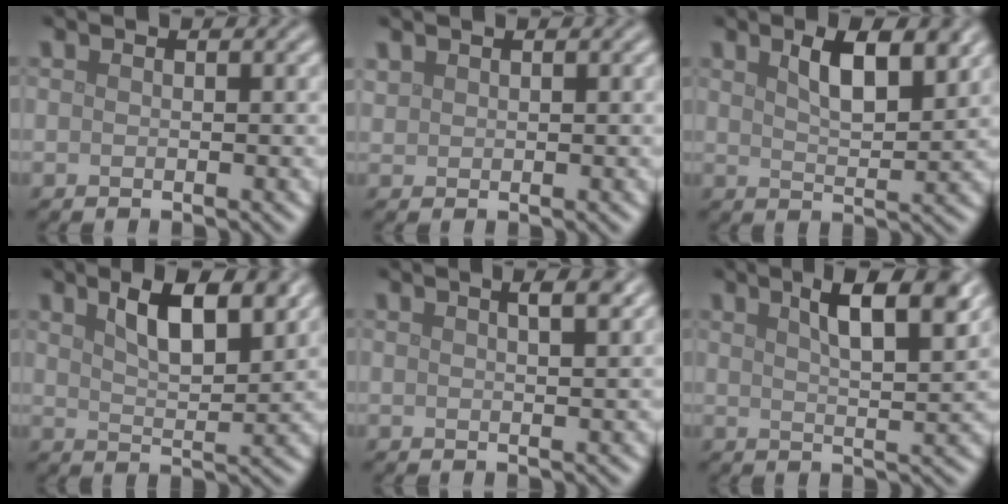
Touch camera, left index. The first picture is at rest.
{"total": 0.8, "force": [0.7, 0.5, 0.1], "torque": [-0.004, 0.001, 0.018]}
{"total": 4.9, "force": [2.5, 1.7, 3.9], "torque": [-0.065, 0.001, 0.042]}
{"total": 5.6, "force": [3.1, 1.9, 4.2], "torque": [-0.070, 0.003, 0.050]}
{"total": 3.4, "force": [1.8, 1.3, 2.5], "torque": [-0.007, 0.013, 0.002]}
{"total": 6.3, "force": [3.4, 1.7, 5.1], "torque": [-0.066, 0.011, 0.049]}